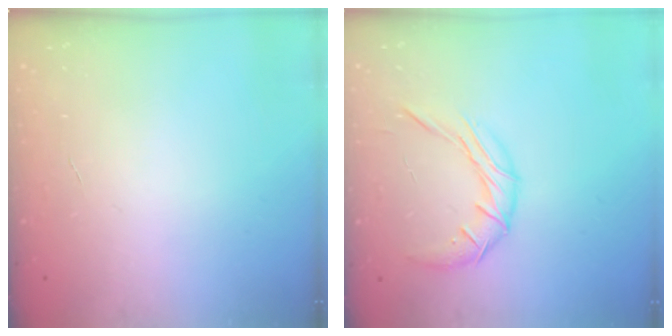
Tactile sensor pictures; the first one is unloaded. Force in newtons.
{"total": 9.3, "press": 9.3, "slide": 0.8}